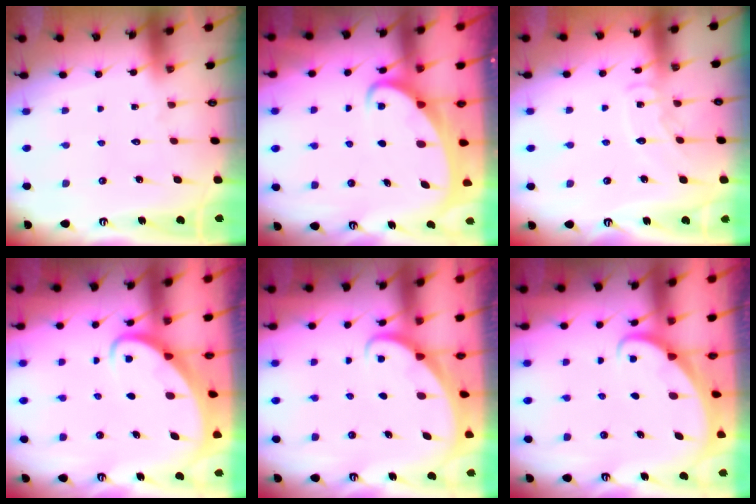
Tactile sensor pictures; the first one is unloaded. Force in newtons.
{"total": 2.9, "press": 2.9, "slide": 0.4}
{"total": 7.6, "press": 7.6, "slide": 0.8}
{"total": 2.8, "press": 2.8, "slide": 0.3}
{"total": 1.7, "press": 1.7, "slide": 0.1}
{"total": 1.7, "press": 1.7, "slide": 0.1}